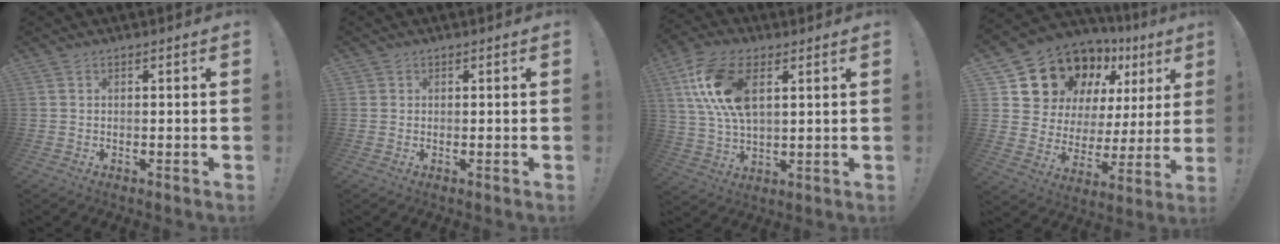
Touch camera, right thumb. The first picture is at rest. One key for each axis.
{"total": 0.7, "fx": 0.4, "fy": 0.6, "fz": 0.1, "tx": -0.007, "ty": 0.002, "tz": 0.009}
{"total": 15.2, "fx": 5.2, "fy": 8.3, "fz": 11.6, "tx": -0.242, "ty": -0.008, "tz": 0.097}
{"total": 16.3, "fx": 11.6, "fy": 9.7, "fz": 6.2, "tx": -0.099, "ty": -0.088, "tz": 0.229}